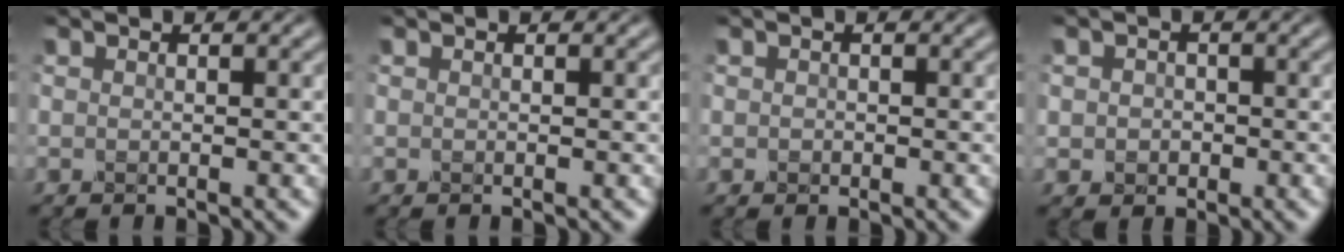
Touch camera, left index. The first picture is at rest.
{"total": 0.0}
{"total": 0.0}
{"total": 1.6, "force": [0.0, 1.5, 0.5], "torque": [0.006, 0.003, -0.009]}